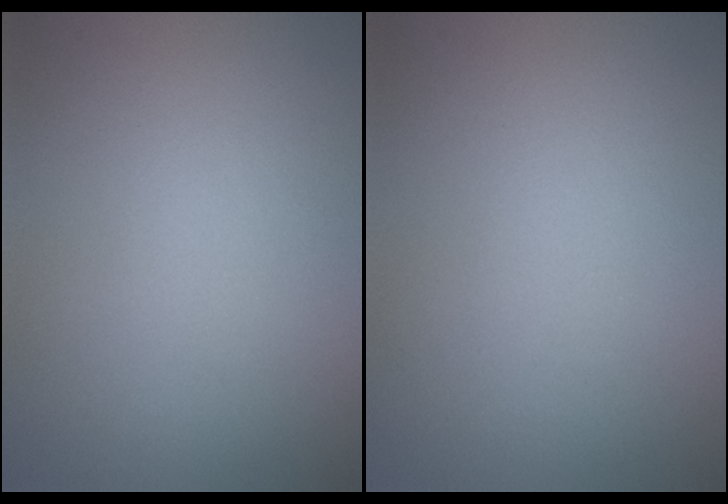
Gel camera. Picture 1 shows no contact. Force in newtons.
{"total": 0.0}